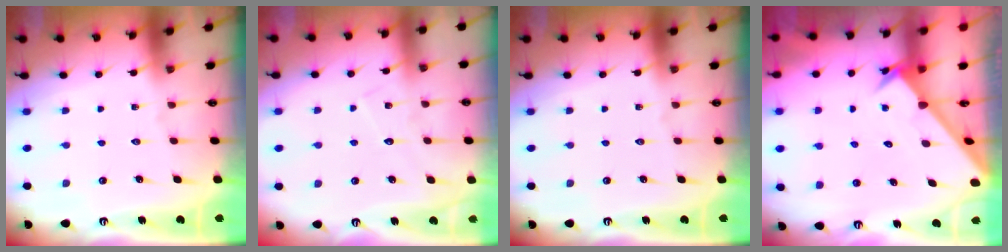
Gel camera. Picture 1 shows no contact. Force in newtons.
{"total": 5.5, "press": 5.5, "slide": 0.4}
{"total": 0.0}
{"total": 2.6, "press": 2.6, "slide": 0.2}